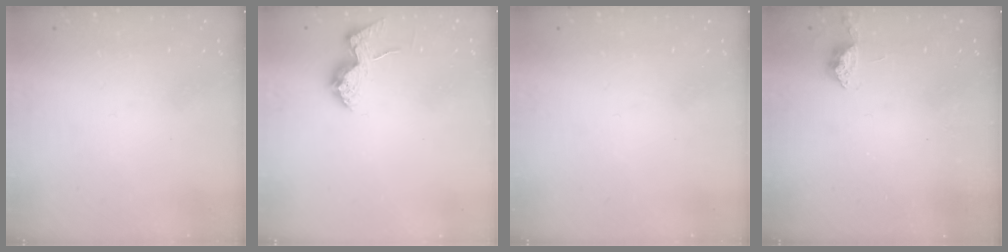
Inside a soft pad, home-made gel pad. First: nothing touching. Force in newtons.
{"total": 13.2, "press": 13.2, "slide": 0.8}
{"total": 0.0}
{"total": 6.1, "press": 6.0, "slide": 0.8}